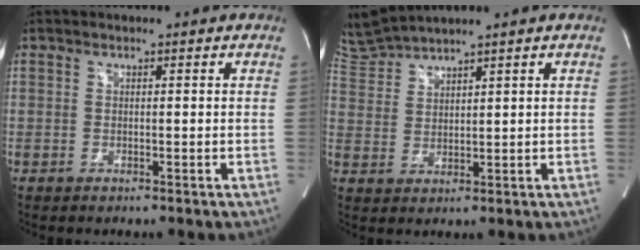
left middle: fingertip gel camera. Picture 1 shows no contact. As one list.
[{"total": 5.5, "force": [5.3, -1.1, 0.9], "torque": [-0.036, 0.003, 0.119]}]